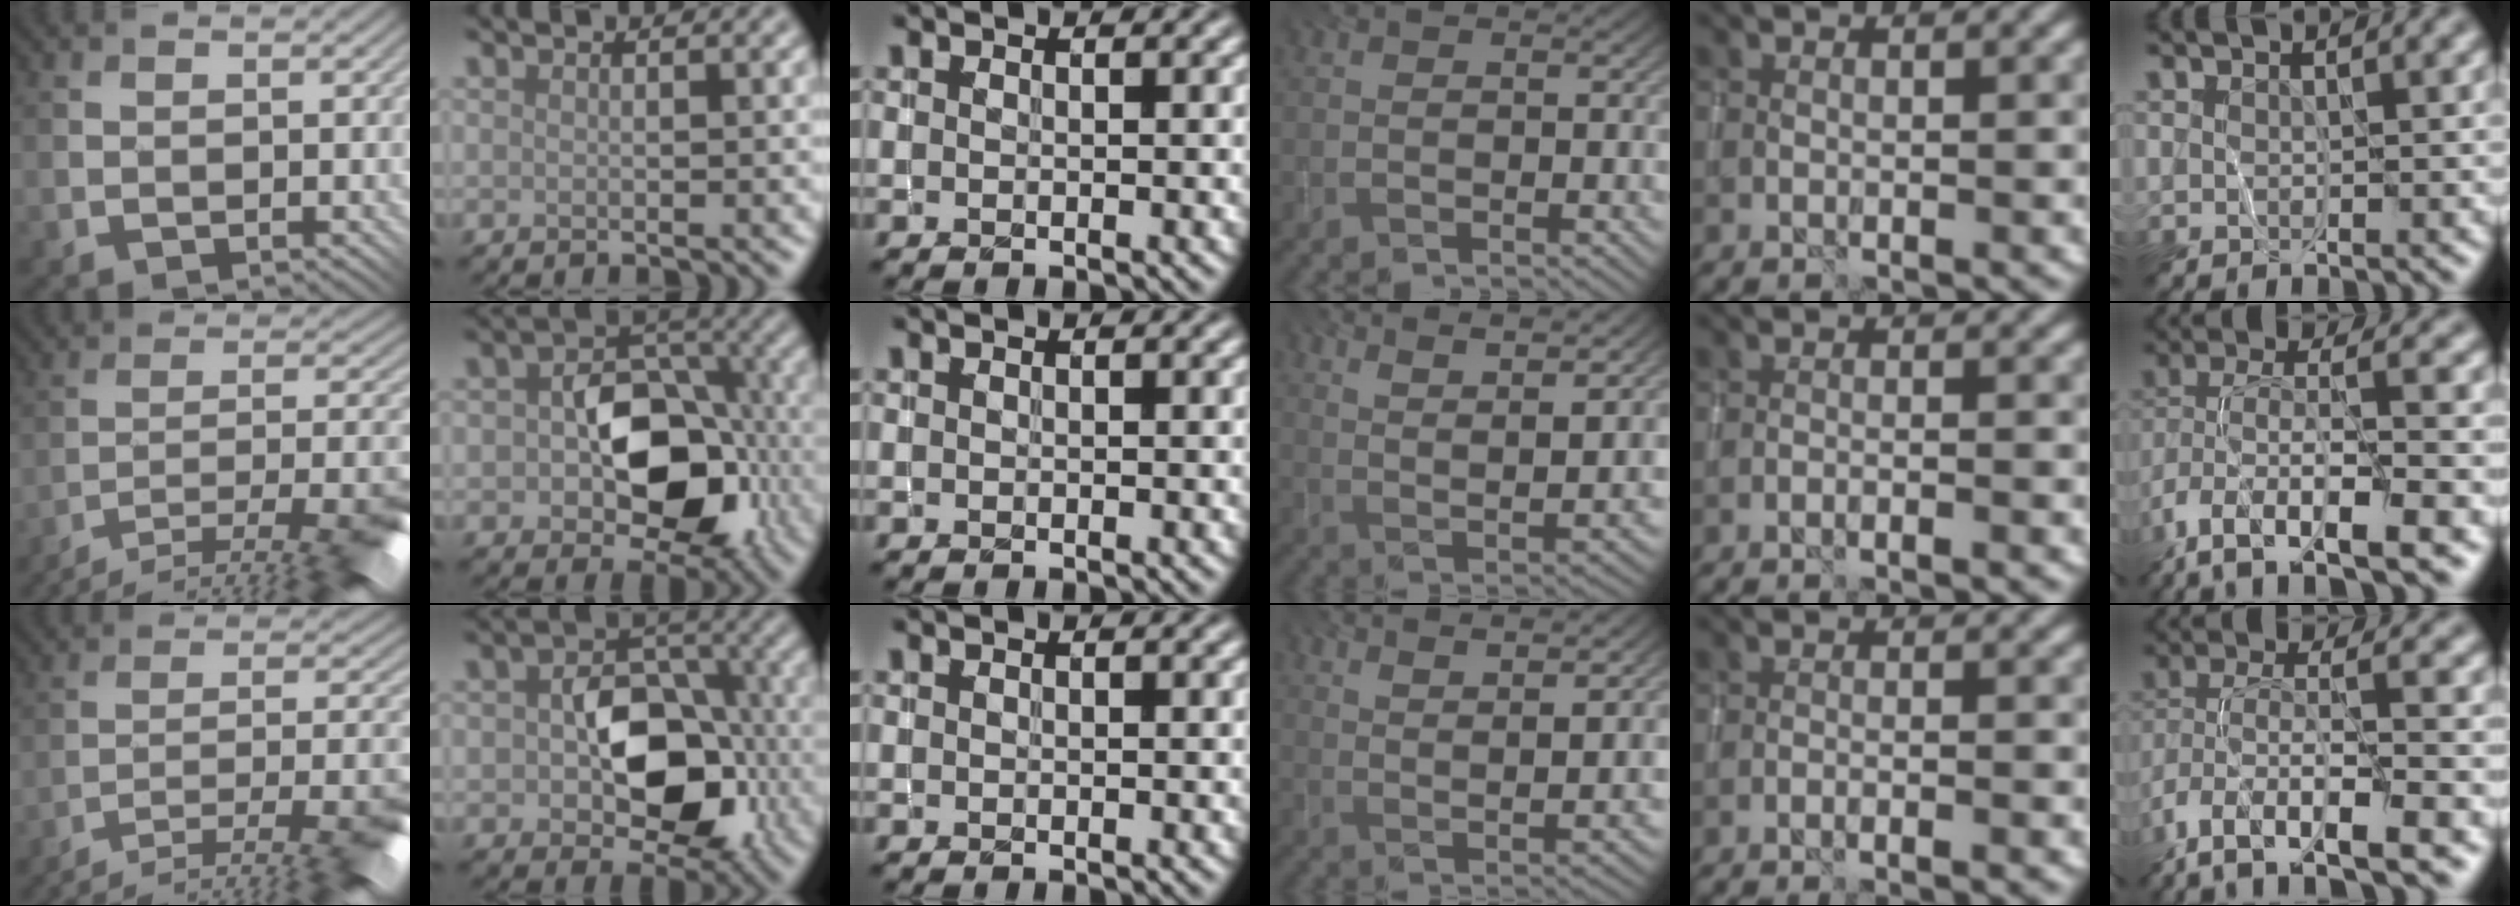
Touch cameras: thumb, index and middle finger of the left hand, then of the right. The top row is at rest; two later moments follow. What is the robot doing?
{"motion": "wrap", "object": "yarn"}